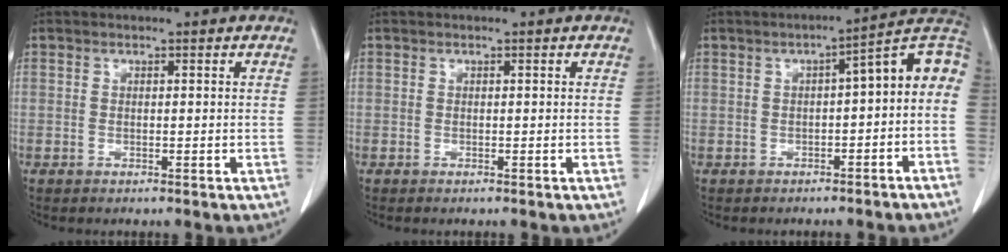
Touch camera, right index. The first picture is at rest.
{"total": 0.0}
{"total": 9.8, "force": [-1.2, 2.9, 9.2], "torque": [-0.120, 0.039, -0.018]}